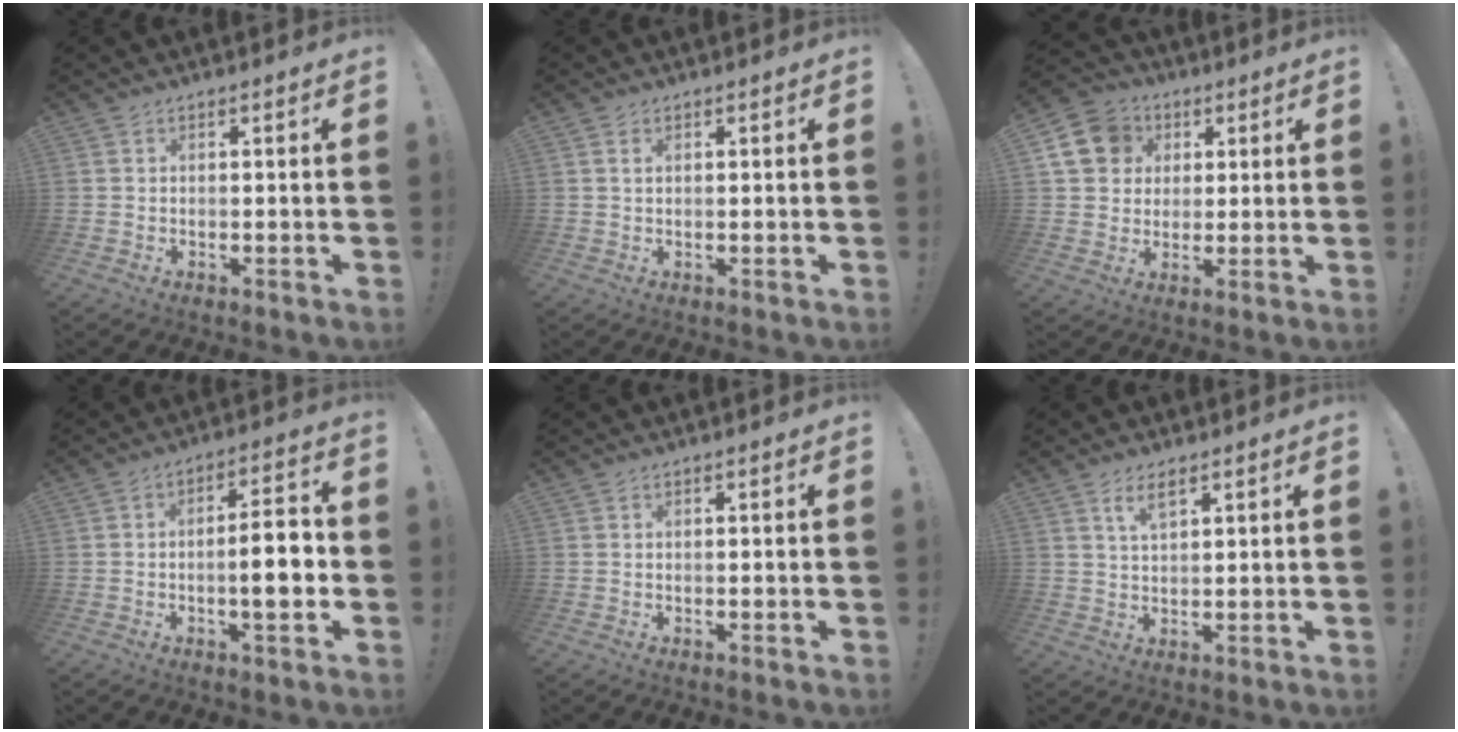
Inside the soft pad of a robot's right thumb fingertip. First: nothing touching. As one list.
[{"total": 1.2, "force": [0.5, 0.6, 0.9], "torque": [-0.012, -0.001, 0.007]}, {"total": 13.0, "force": [4.0, 11.3, 5.1], "torque": [-0.075, -0.010, 0.081]}, {"total": 9.5, "force": [-1.9, 2.3, 9.0], "torque": [-0.122, 0.002, -0.037]}, {"total": 0.0}, {"total": 4.3, "force": [2.5, 1.6, 3.1], "torque": [-0.053, -0.008, 0.043]}]